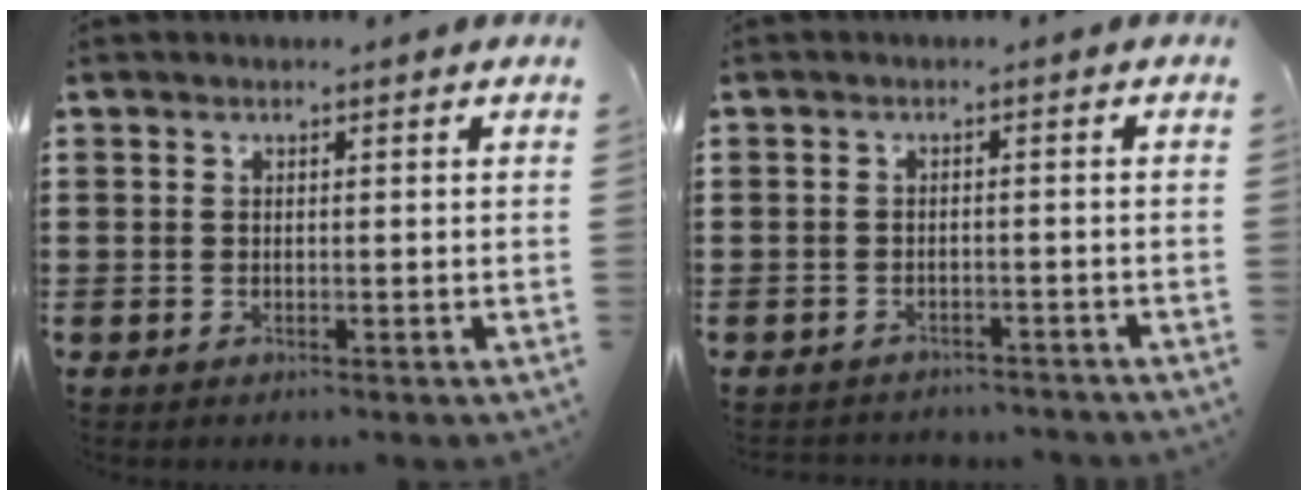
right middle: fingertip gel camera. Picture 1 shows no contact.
{"total": 1.8, "force": [-1.8, 0.2, -0.1], "torque": [-0.006, 0.000, -0.039]}